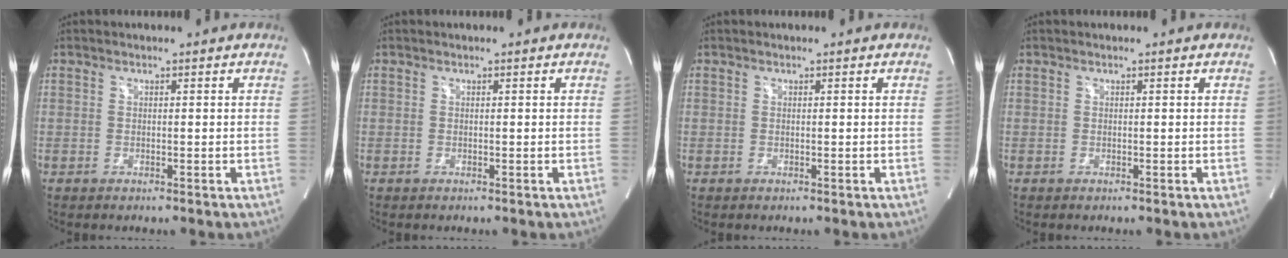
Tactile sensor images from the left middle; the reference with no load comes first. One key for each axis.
{"total": 0.0}
{"total": 0.0}
{"total": 0.0}